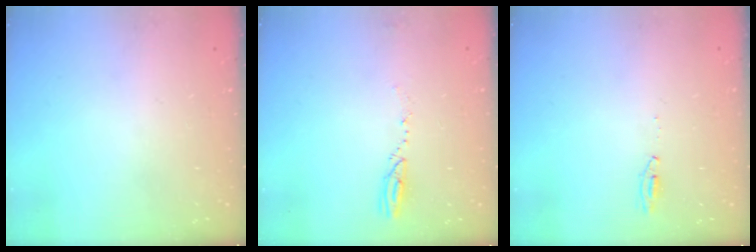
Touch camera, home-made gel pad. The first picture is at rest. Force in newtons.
{"total": 3.7, "press": 3.6, "slide": 0.4}
{"total": 17.2, "press": 4.3, "slide": 16.7}